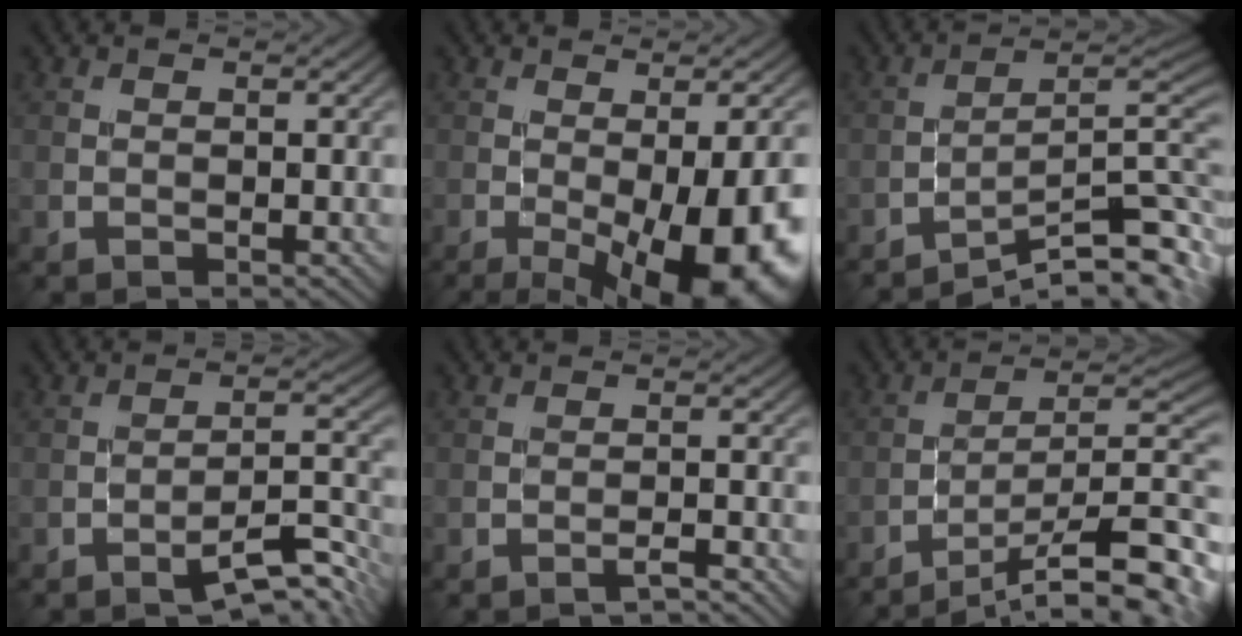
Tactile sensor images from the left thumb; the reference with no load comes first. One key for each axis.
{"total": 14.6, "fx": -5.4, "fy": 4.7, "fz": 12.7, "tx": -0.180, "ty": -0.027, "tz": -0.062}
{"total": 11.9, "fx": -7.6, "fy": 2.6, "fz": 8.8, "tx": -0.130, "ty": 0.000, "tz": -0.114}
{"total": 7.0, "fx": -4.5, "fy": 1.4, "fz": 5.2, "tx": -0.082, "ty": 0.006, "tz": -0.068}
{"total": 1.8, "fx": -1.3, "fy": 0.1, "fz": 1.1, "tx": -0.015, "ty": 0.009, "tz": -0.031}
{"total": 14.4, "fx": -9.1, "fy": 3.4, "fz": 10.7, "tx": -0.161, "ty": 0.002, "tz": -0.136}